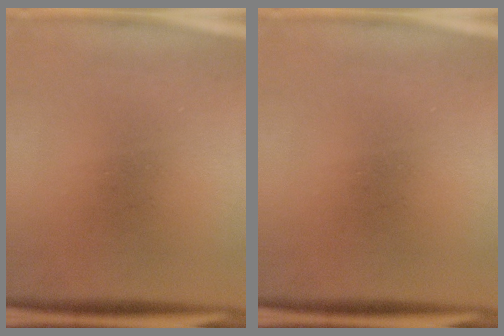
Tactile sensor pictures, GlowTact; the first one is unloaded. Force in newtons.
{"total": 0.0}